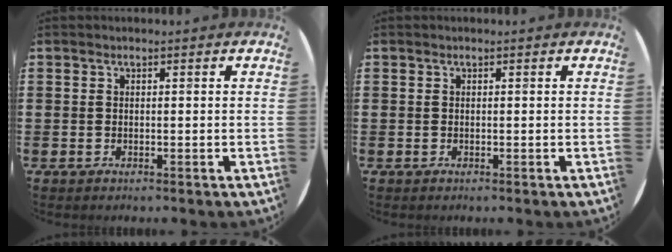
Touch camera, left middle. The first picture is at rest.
{"total": 0.0}